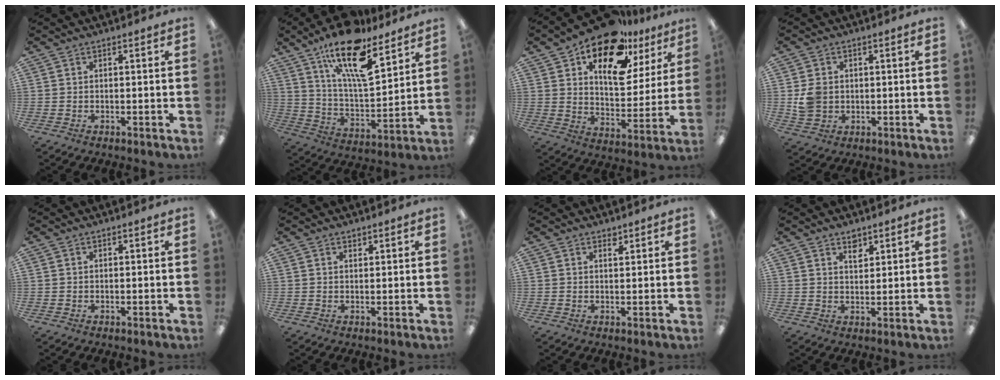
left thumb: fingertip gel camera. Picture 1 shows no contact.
{"total": 20.4, "force": [13.6, 7.1, 13.4], "torque": [-0.217, -0.079, 0.228]}
{"total": 18.5, "force": [12.3, 9.2, 10.4], "torque": [-0.168, -0.068, 0.213]}
{"total": 5.2, "force": [0.2, 4.5, 2.6], "torque": [-0.034, 0.005, 0.005]}
{"total": 0.0}
{"total": 1.0, "force": [0.8, 0.4, 0.3], "torque": [0.002, -0.003, 0.014]}
{"total": 1.5, "force": [1.3, 0.6, 0.5], "torque": [0.005, -0.008, 0.022]}
{"total": 3.5, "force": [2.7, 1.8, 1.5], "torque": [-0.010, -0.013, 0.044]}